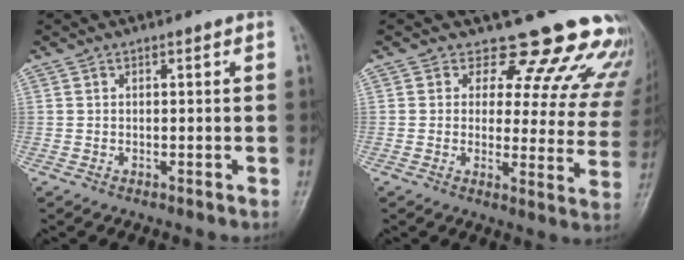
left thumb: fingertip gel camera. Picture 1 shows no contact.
{"total": 17.9, "force": [16.1, 6.6, 4.2], "torque": [0.005, -0.119, 0.164]}